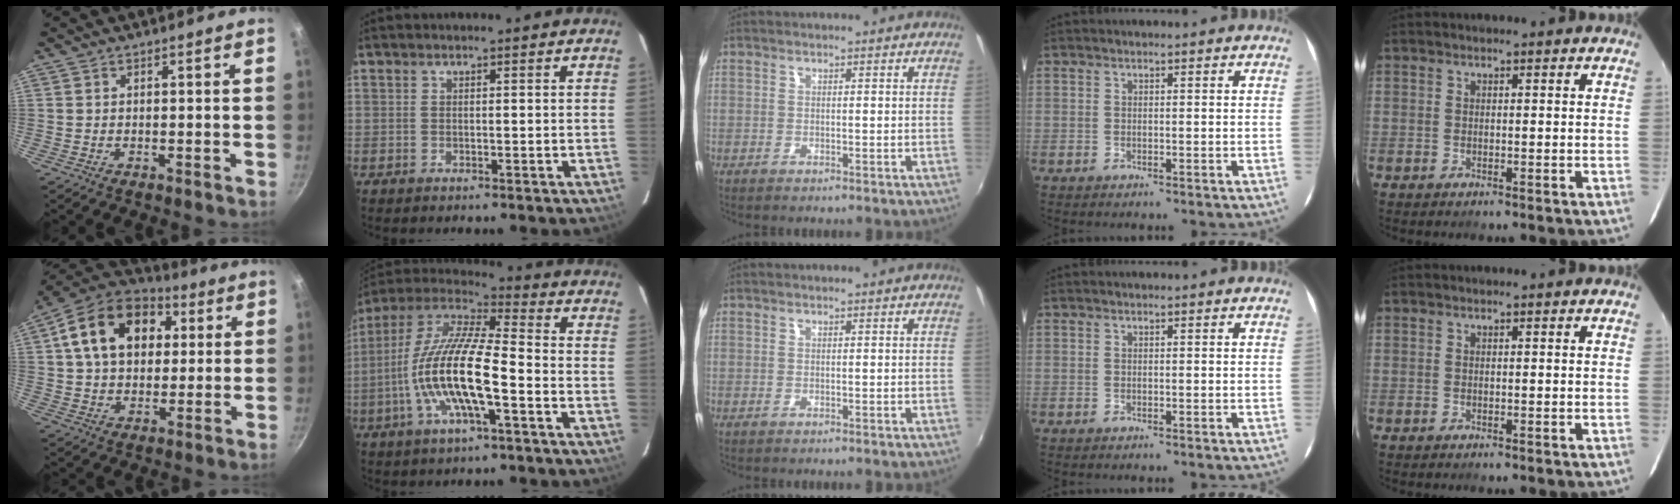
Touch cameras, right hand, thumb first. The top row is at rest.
{"thumb": {"total": 18.8, "force": [4.9, 13.3, 12.3], "torque": [-0.190, 0.021, 0.069]}, "index": {"total": 16.8, "force": [-5.1, 3.7, 15.6], "torque": [-0.302, -0.010, -0.106]}}